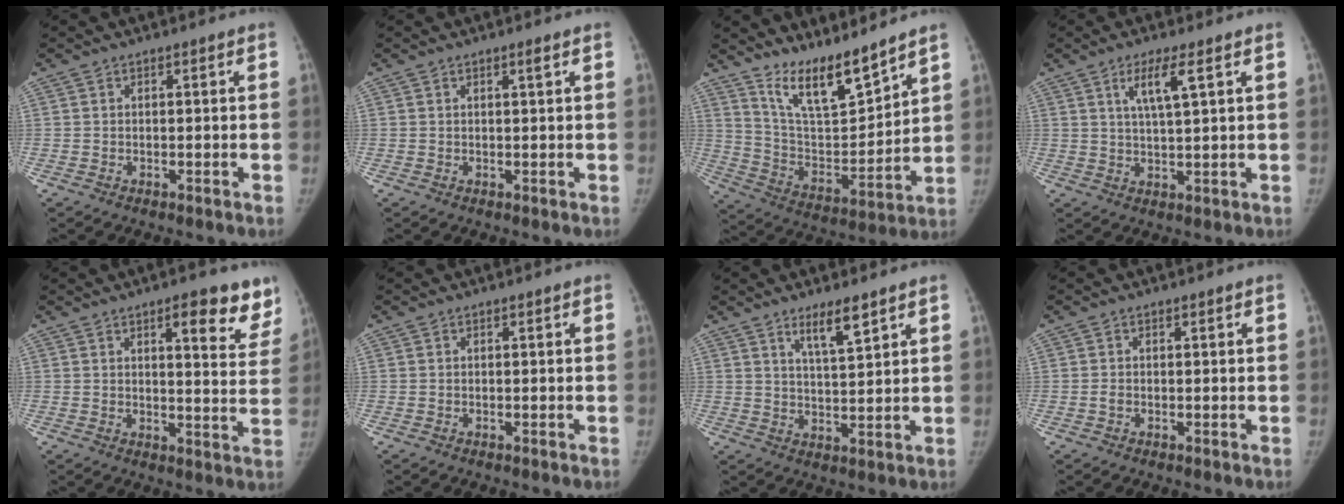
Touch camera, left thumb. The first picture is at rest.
{"total": 0.7, "force": [0.4, -0.1, 0.6], "torque": [-0.008, -0.001, 0.008]}
{"total": 13.0, "force": [10.9, 2.5, 6.5], "torque": [-0.089, -0.080, 0.211]}
{"total": 5.5, "force": [2.6, 0.5, 4.8], "torque": [-0.092, -0.014, 0.051]}
{"total": 11.0, "force": [7.4, 3.4, 7.5], "torque": [-0.051, -0.039, 0.087]}
{"total": 0.0}
{"total": 5.8, "force": [4.0, 0.9, 4.1], "torque": [-0.065, -0.031, 0.072]}
{"total": 0.7, "force": [-0.2, 0.5, 0.5], "torque": [-0.006, 0.001, -0.004]}